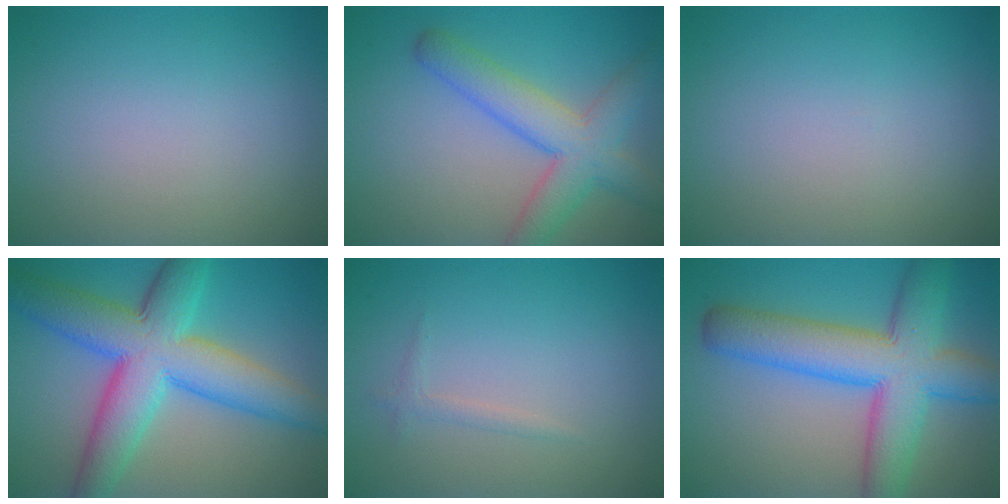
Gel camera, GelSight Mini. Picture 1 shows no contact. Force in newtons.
{"total": 5.9, "press": 5.9, "slide": 0.3}
{"total": 0.0}
{"total": 10.5, "press": 10.5, "slide": 0.2}
{"total": 0.8, "press": 0.8, "slide": 0.1}
{"total": 9.7, "press": 9.7, "slide": 0.2}